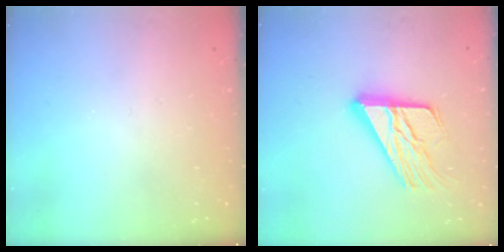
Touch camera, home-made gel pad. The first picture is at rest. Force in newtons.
{"total": 18.2, "press": 18.1, "slide": 1.8}